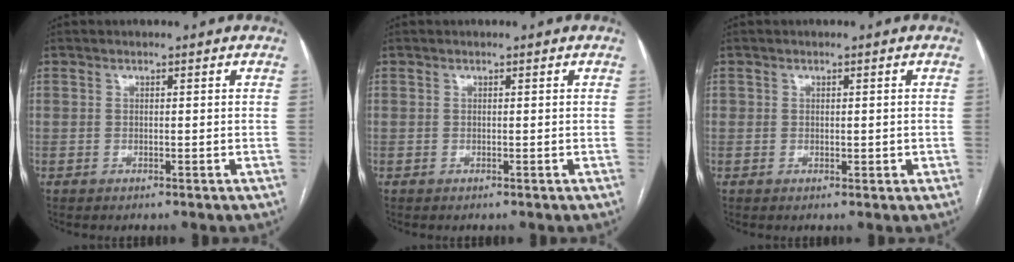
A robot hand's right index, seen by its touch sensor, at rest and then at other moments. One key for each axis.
{"total": 0.0}
{"total": 1.6, "fx": -0.1, "fy": 1.2, "fz": 1.0, "tx": -0.014, "ty": 0.006, "tz": 0.004}